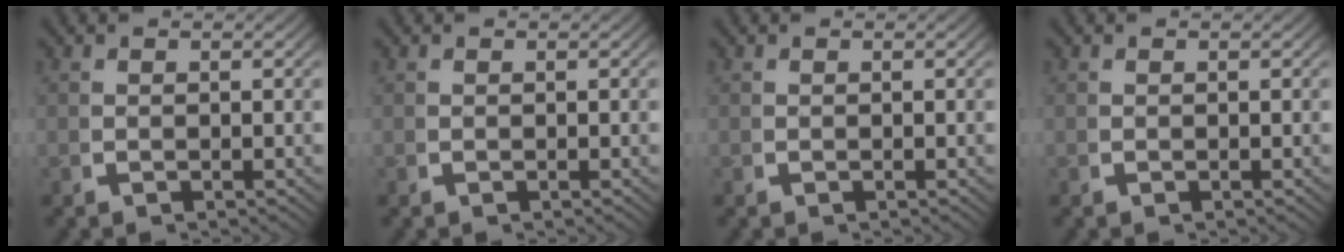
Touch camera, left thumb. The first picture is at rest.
{"total": 0.0}
{"total": 0.0}
{"total": 0.0}